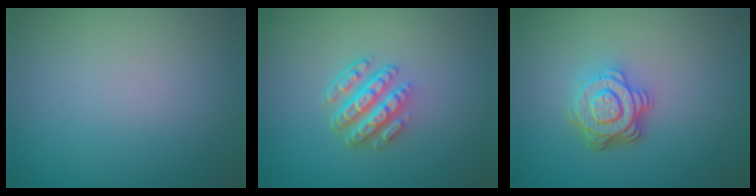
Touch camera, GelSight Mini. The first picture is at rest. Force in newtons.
{"total": 4.9, "press": 3.6, "slide": 3.3}
{"total": 4.6, "press": 3.3, "slide": 3.1}